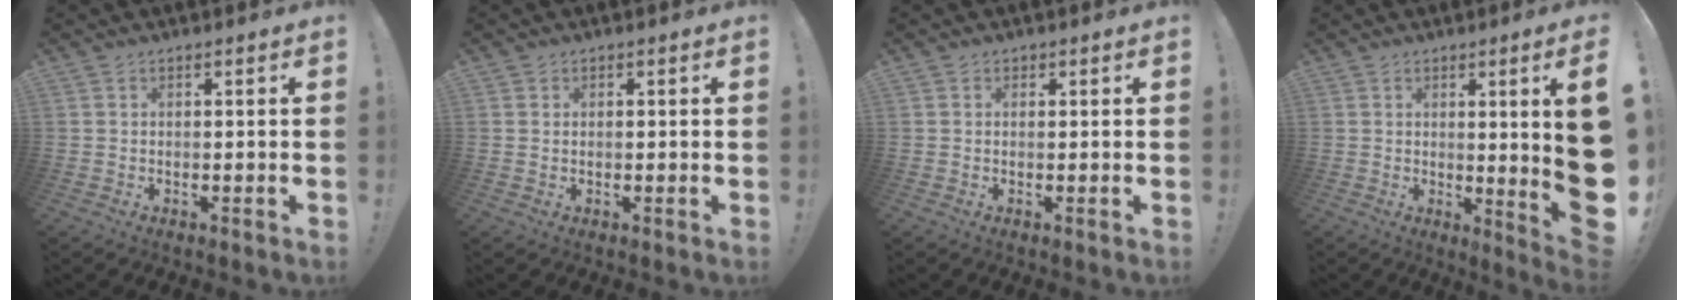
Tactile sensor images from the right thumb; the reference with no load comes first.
{"total": 0.9, "force": [0.5, 0.8, -0.1], "torque": [0.002, 0.004, 0.009]}
{"total": 0.6, "force": [0.3, 0.5, 0.0], "torque": [0.006, -0.002, 0.003]}
{"total": 11.7, "force": [0.9, -0.9, 11.7], "torque": [-0.161, -0.033, 0.010]}